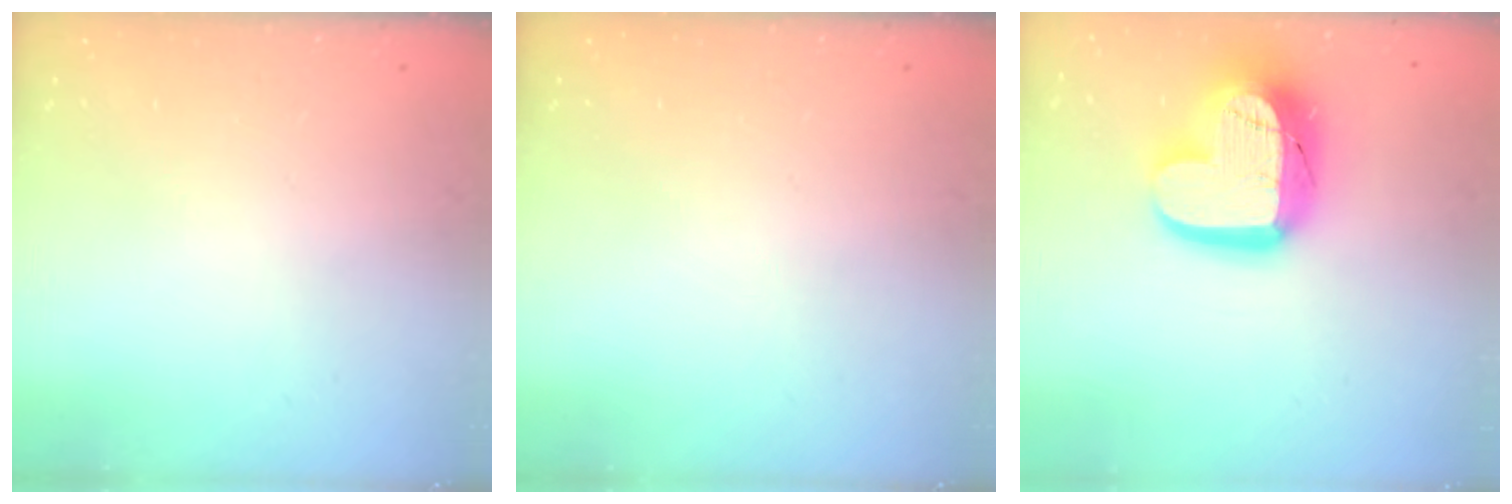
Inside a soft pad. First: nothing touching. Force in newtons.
{"total": 0.0}
{"total": 19.0, "press": 19.0, "slide": 1.6}